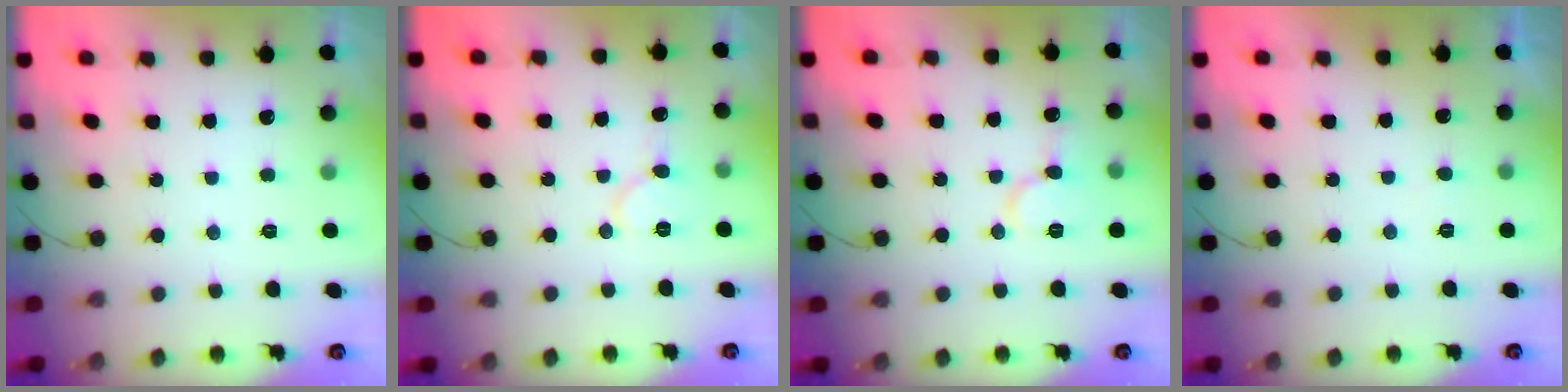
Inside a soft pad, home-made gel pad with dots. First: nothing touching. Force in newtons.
{"total": 5.8, "press": 5.8, "slide": 0.2}
{"total": 8.2, "press": 8.2, "slide": 1.1}
{"total": 2.3, "press": 2.3, "slide": 0.2}